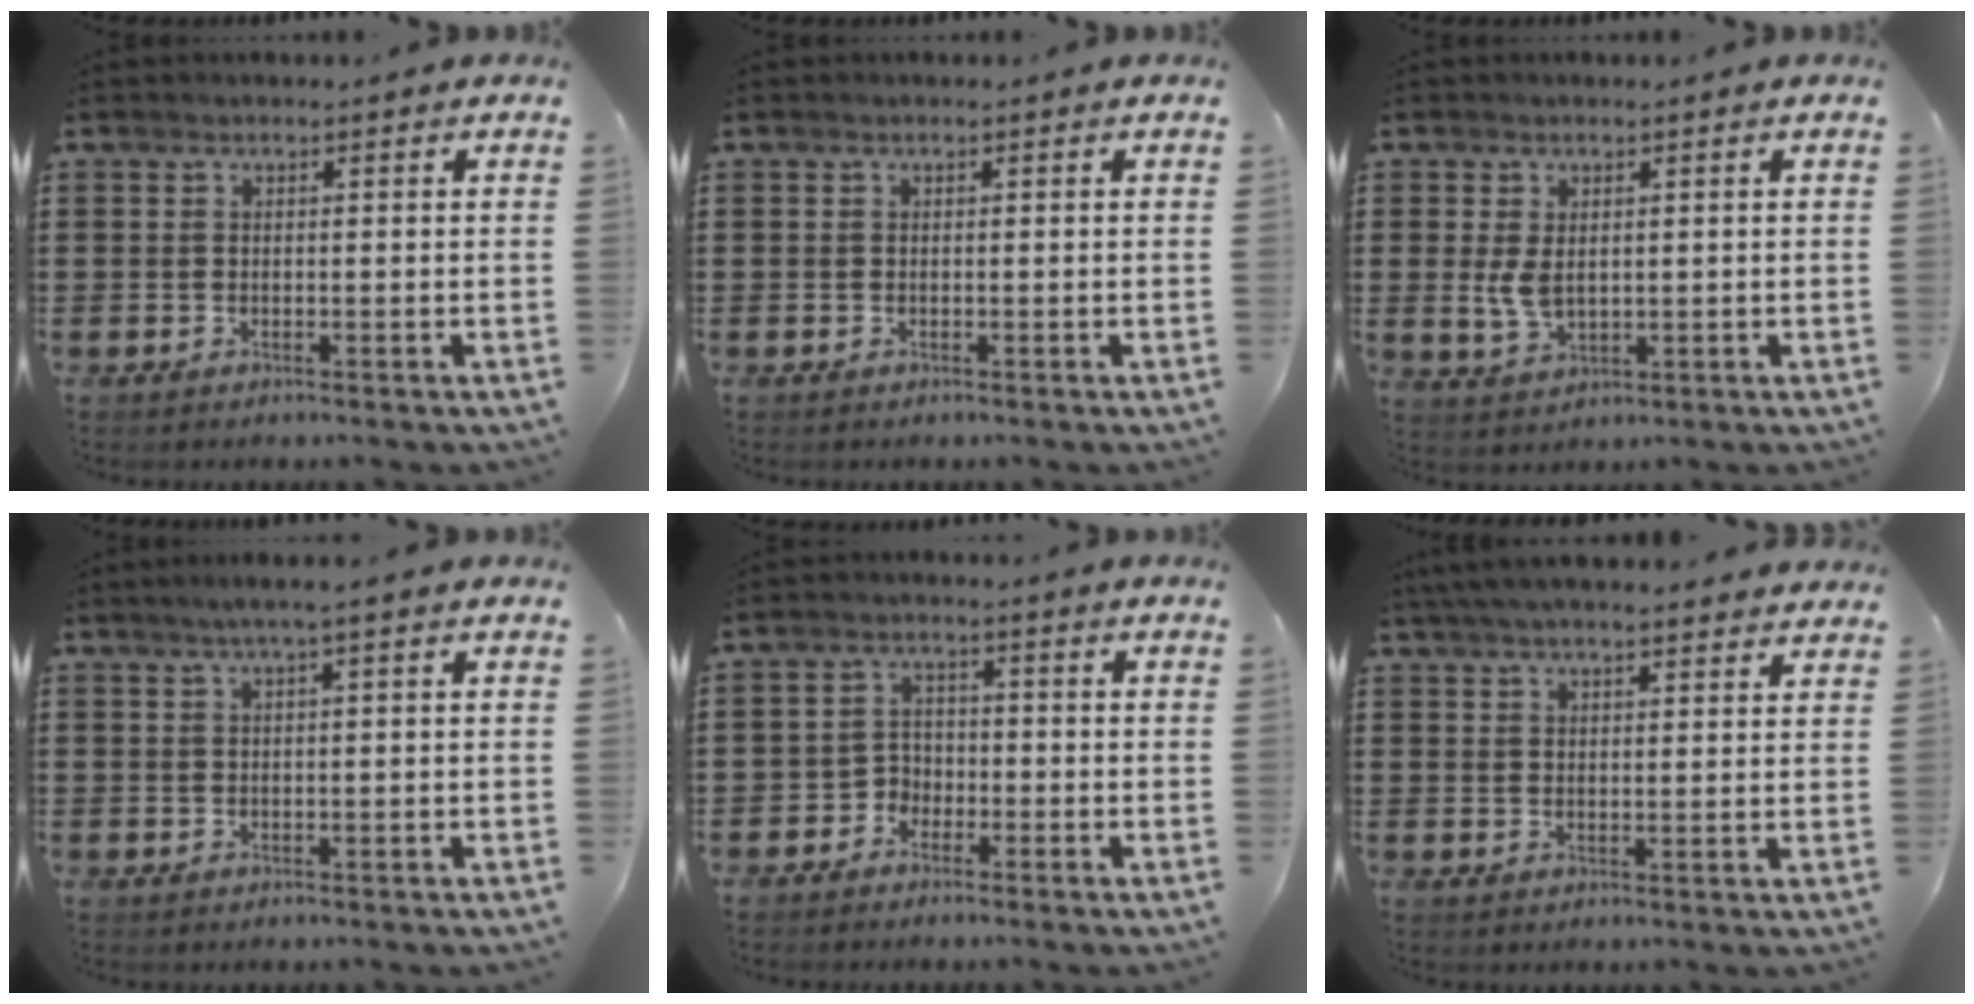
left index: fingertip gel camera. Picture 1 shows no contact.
{"total": 0.0}
{"total": 3.9, "force": [0.6, 2.2, 3.1], "torque": [-0.079, -0.003, 0.008]}
{"total": 1.9, "force": [0.8, -0.3, 1.7], "torque": [-0.031, -0.002, 0.013]}
{"total": 2.7, "force": [-1.9, 1.9, 0.5], "torque": [-0.018, 0.006, -0.043]}
{"total": 4.4, "force": [4.1, 0.1, 1.7], "torque": [-0.045, -0.006, 0.075]}